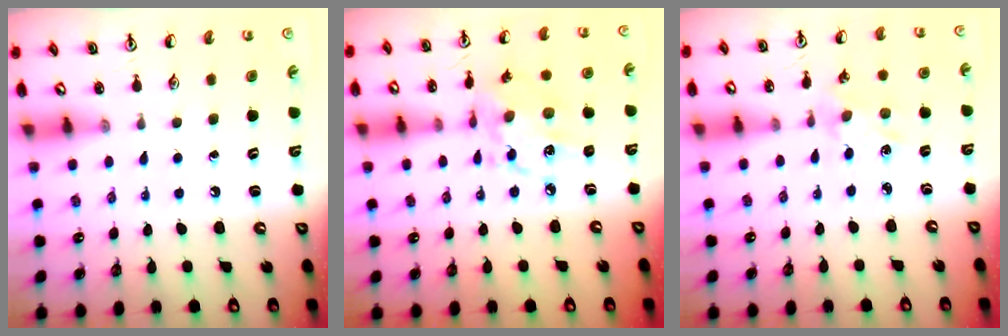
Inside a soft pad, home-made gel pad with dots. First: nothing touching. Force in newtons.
{"total": 9.7, "press": 9.7, "slide": 0.5}
{"total": 2.5, "press": 2.5, "slide": 0.5}